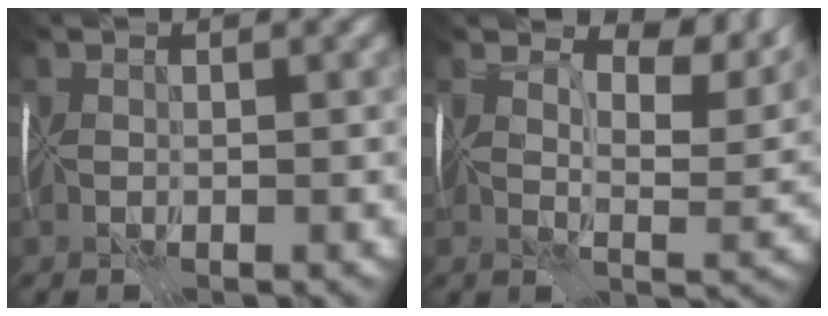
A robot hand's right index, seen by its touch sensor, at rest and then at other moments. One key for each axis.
{"total": 8.3, "fx": 6.1, "fy": 2.8, "fz": 4.8, "tx": -0.076, "ty": 0.003, "tz": 0.088}